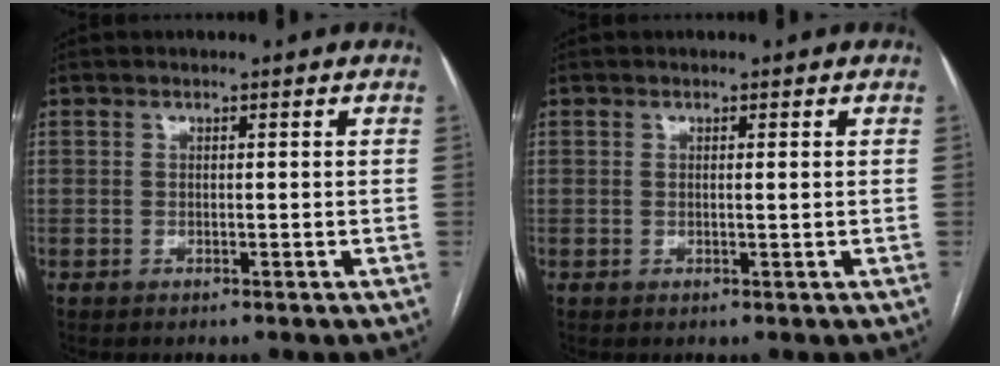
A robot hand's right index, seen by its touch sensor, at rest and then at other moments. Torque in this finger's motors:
{"motor_torque": [0.05, 0.13, -0.08, 0.00]}